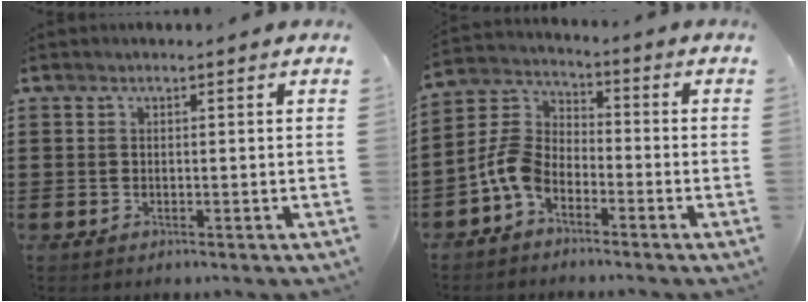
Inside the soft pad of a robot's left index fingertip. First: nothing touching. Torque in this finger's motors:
{"motor_torque": [0.41, 0.24, 0.30, 0.11]}